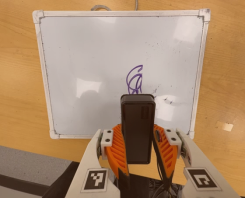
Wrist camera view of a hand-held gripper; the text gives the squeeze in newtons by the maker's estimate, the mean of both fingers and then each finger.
{"total": 8.4, "left": 6.8, "right": 10.1}